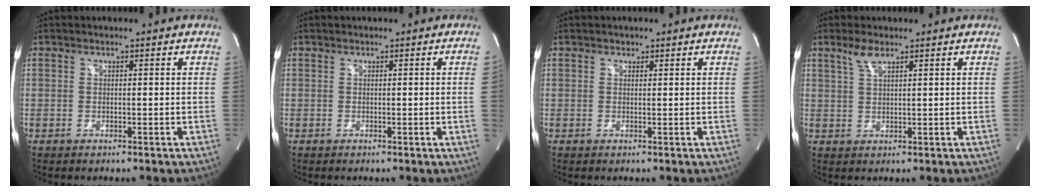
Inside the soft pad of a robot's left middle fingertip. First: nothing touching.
{"total": 0.7, "force": [-0.1, -0.3, 0.6], "torque": [-0.004, 0.000, -0.003]}
{"total": 0.7, "force": [0.4, 0.5, 0.1], "torque": [0.001, -0.001, 0.004]}
{"total": 2.8, "force": [2.0, 0.5, 1.9], "torque": [-0.046, 0.005, 0.043]}